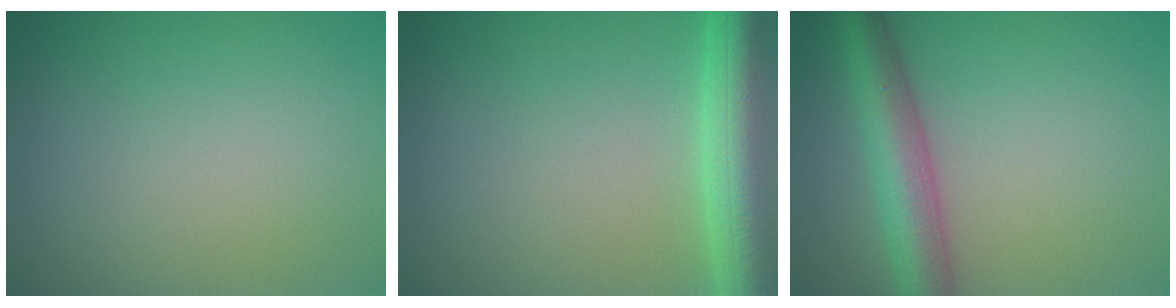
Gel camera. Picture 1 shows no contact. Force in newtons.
{"total": 7.7, "press": 7.7, "slide": 0.3}
{"total": 5.6, "press": 5.6, "slide": 0.2}